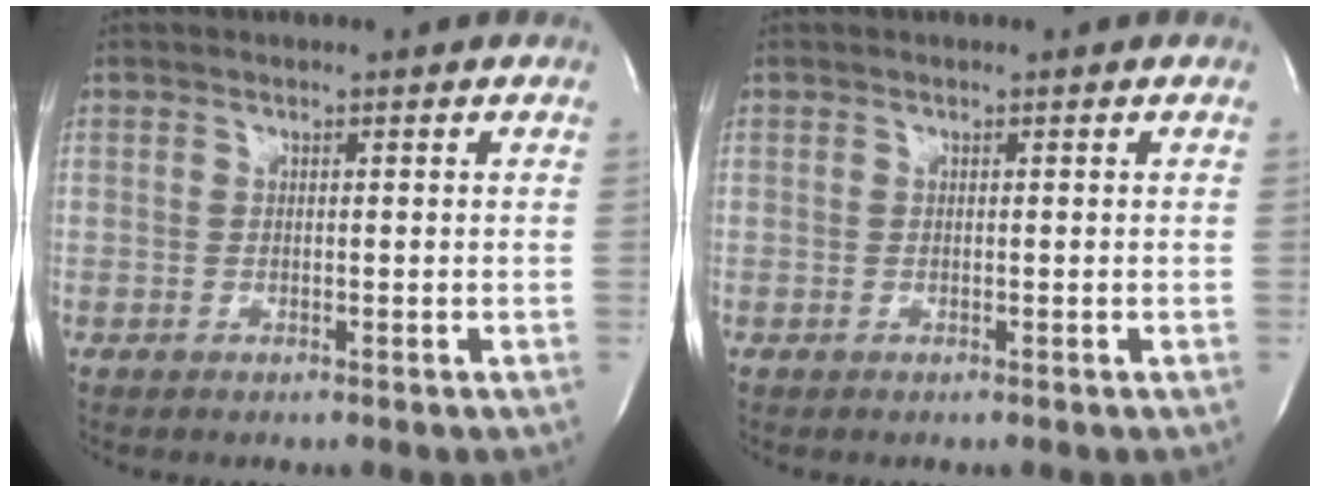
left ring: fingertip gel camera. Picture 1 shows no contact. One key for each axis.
{"total": 0.0}